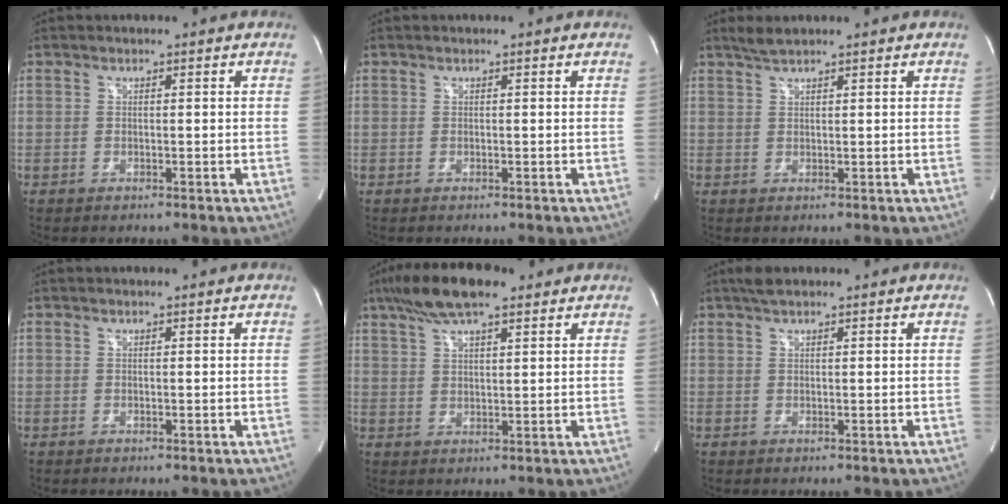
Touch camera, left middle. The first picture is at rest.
{"total": 0.0}
{"total": 1.9, "force": [1.7, -0.1, 0.8], "torque": [-0.020, 0.007, 0.036]}
{"total": 0.0}
{"total": 9.9, "force": [6.9, 2.4, 6.8], "torque": [-0.128, 0.025, 0.119]}
{"total": 2.1, "force": [1.6, 0.5, 1.2], "torque": [-0.024, 0.015, 0.029]}